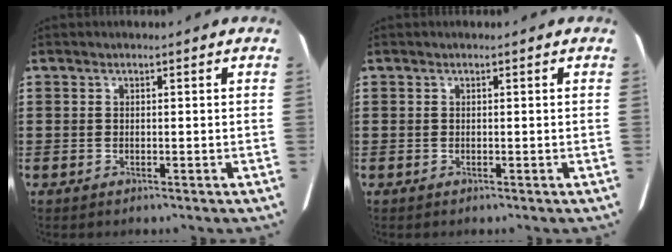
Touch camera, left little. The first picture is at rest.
{"total": 0.0}